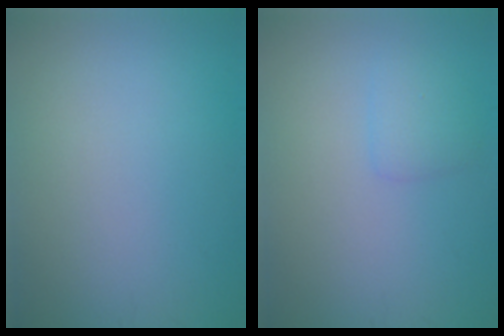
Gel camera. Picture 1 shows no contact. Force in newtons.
{"total": 1.4, "press": 1.4, "slide": 0.1}